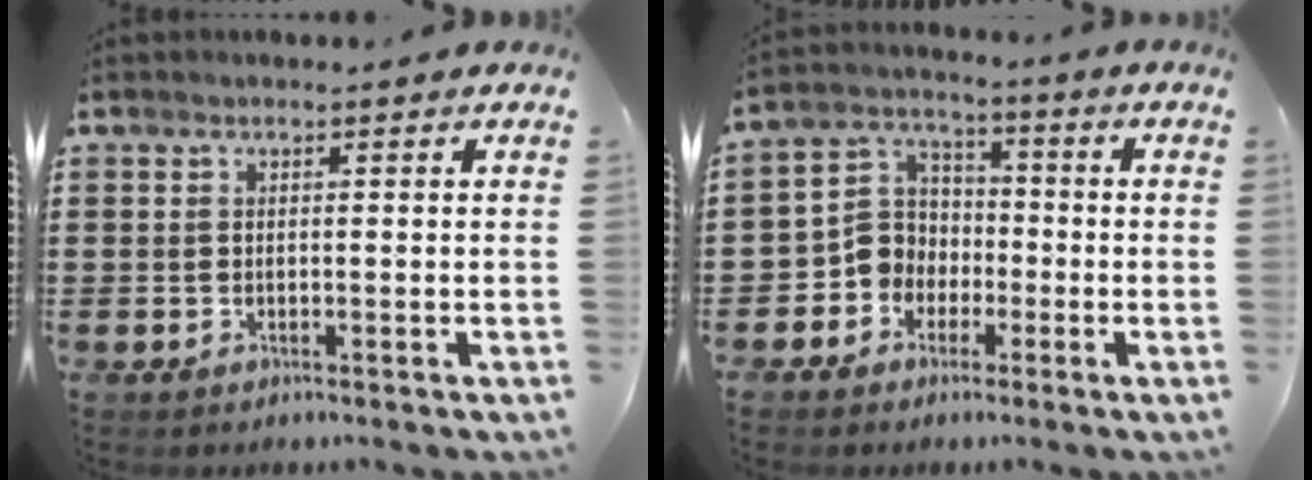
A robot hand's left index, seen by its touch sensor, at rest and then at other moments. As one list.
[{"total": 6.3, "force": [-2.2, 5.7, 1.8], "torque": [-0.071, 0.007, -0.049]}]